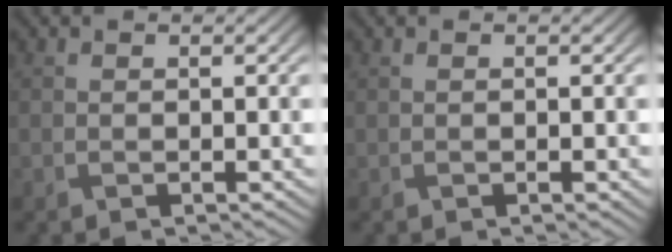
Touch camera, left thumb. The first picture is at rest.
{"total": 0.5, "force": [0.2, -0.5, -0.1], "torque": [0.004, 0.005, 0.004]}